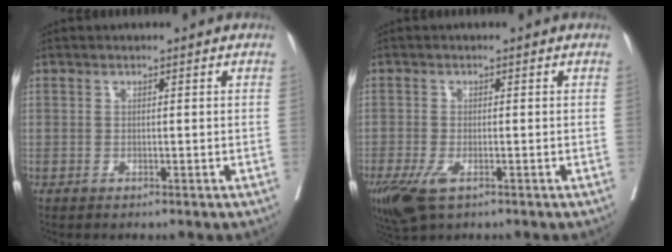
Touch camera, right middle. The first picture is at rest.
{"total": 6.3, "force": [-3.4, 2.5, 4.7], "torque": [-0.094, -0.018, -0.059]}